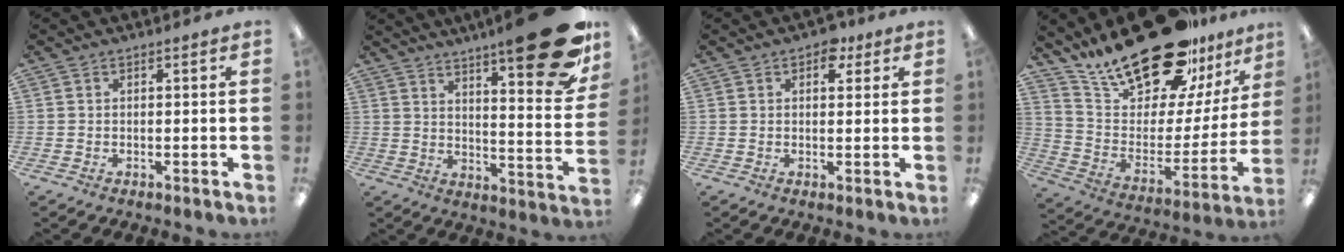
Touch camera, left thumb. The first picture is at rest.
{"total": 20.7, "force": [13.6, 4.7, 14.8], "torque": [-0.197, -0.096, 0.214]}
{"total": 4.5, "force": [2.4, 2.7, 2.6], "torque": [-0.017, -0.008, 0.036]}
{"total": 26.3, "force": [21.2, 9.6, 12.1], "torque": [-0.202, -0.137, 0.374]}